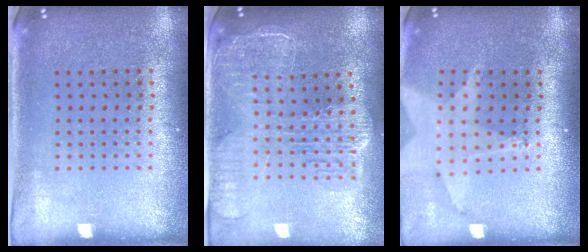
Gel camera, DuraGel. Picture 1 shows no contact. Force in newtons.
{"total": 2.7, "press": 2.3, "slide": 1.4}
{"total": 1.8, "press": 1.5, "slide": 1.1}